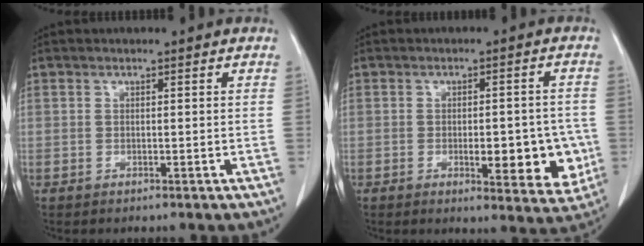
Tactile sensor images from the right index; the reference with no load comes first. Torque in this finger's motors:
{"motor_torque": [0.75, -0.52, 0.16, 0.07]}